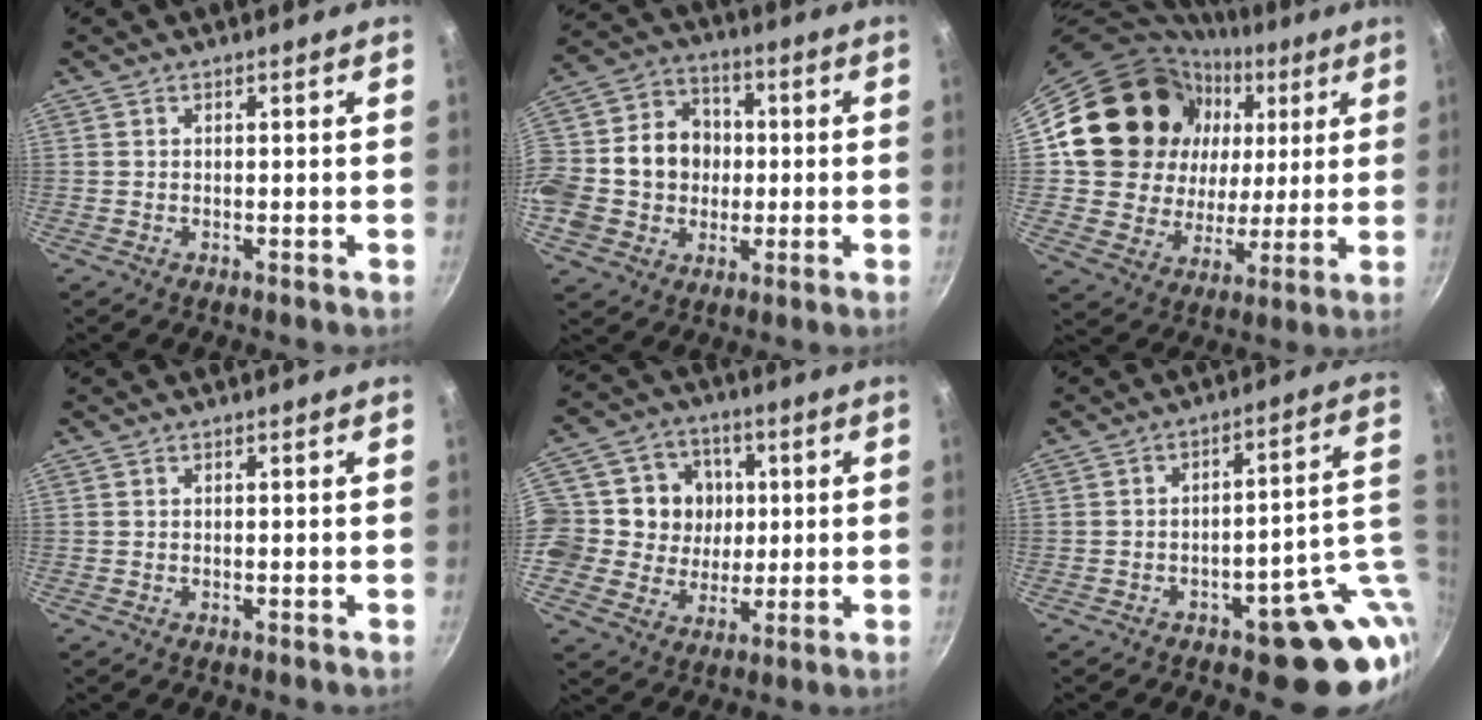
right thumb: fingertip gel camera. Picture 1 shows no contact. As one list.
[{"total": 19.4, "force": [-1.2, 16.7, 9.8], "torque": [-0.185, 0.043, -0.023]}, {"total": 22.4, "force": [7.4, 18.5, 10.1], "torque": [-0.142, 0.001, 0.137]}, {"total": 0.0}, {"total": 14.7, "force": [1.6, 13.4, 5.8], "torque": [-0.074, 0.005, 0.015]}, {"total": 14.9, "force": [-2.8, 7.0, 12.9], "torque": [-0.087, 0.028, -0.026]}]